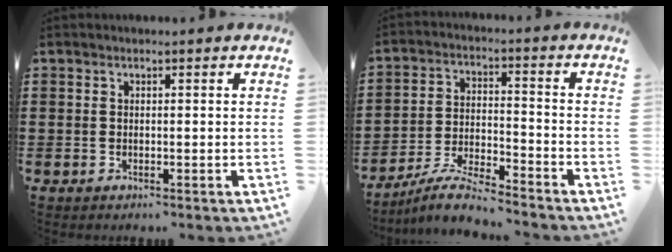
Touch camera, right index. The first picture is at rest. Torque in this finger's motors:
{"motor_torque": [0.26, 1.88, 0.08, 0.01]}